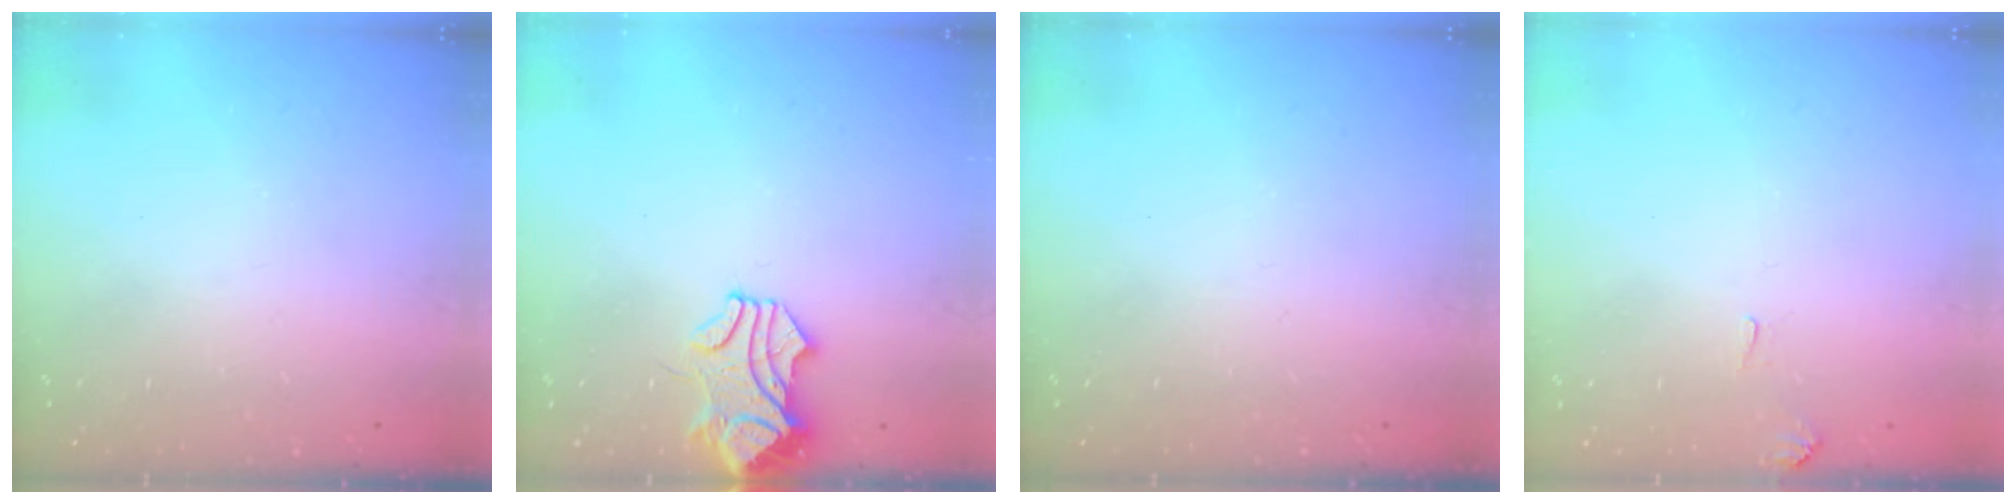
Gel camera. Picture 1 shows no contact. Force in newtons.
{"total": 1.9, "press": 1.8, "slide": 0.8}
{"total": 0.0}
{"total": 2.0, "press": 2.0, "slide": 0.3}